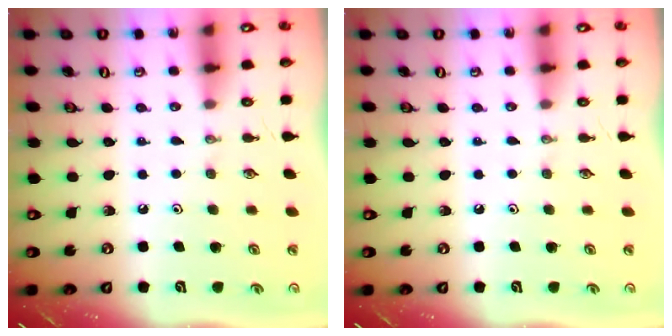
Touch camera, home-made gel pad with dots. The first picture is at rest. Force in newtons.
{"total": 0.0}